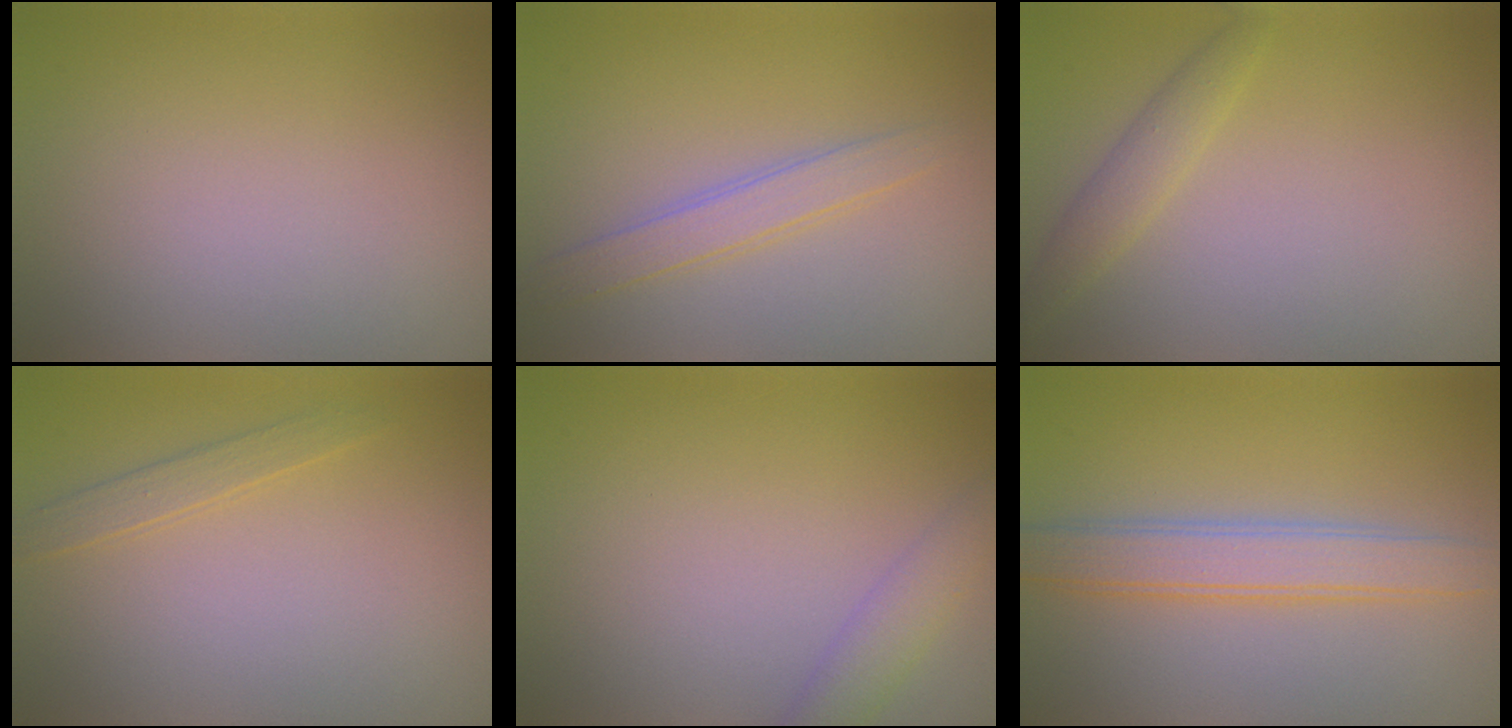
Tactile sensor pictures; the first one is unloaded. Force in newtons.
{"total": 2.3, "press": 2.3, "slide": 0.1}
{"total": 1.8, "press": 1.8, "slide": 0.1}
{"total": 1.3, "press": 1.3, "slide": 0.1}
{"total": 2.3, "press": 2.3, "slide": 0.1}
{"total": 4.0, "press": 4.0, "slide": 0.1}